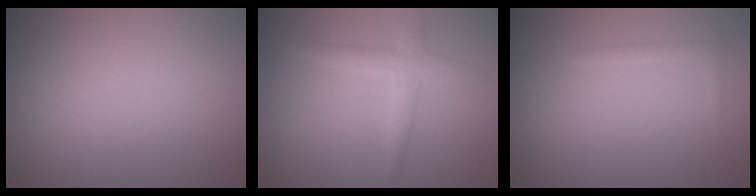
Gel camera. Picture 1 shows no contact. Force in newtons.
{"total": 2.1, "press": 2.1, "slide": 0.0}
{"total": 0.7, "press": 0.7, "slide": 0.0}